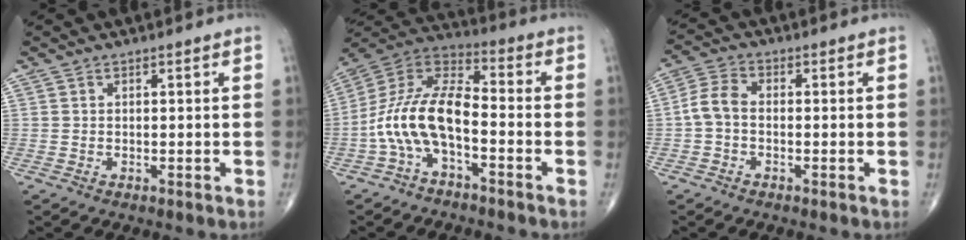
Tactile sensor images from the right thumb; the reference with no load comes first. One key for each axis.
{"total": 13.2, "fx": -4.2, "fy": 5.9, "fz": 11.1, "tx": -0.223, "ty": 0.062, "tz": -0.089}
{"total": 4.8, "fx": -0.8, "fy": 3.0, "fz": 3.7, "tx": -0.074, "ty": 0.016, "tz": -0.028}